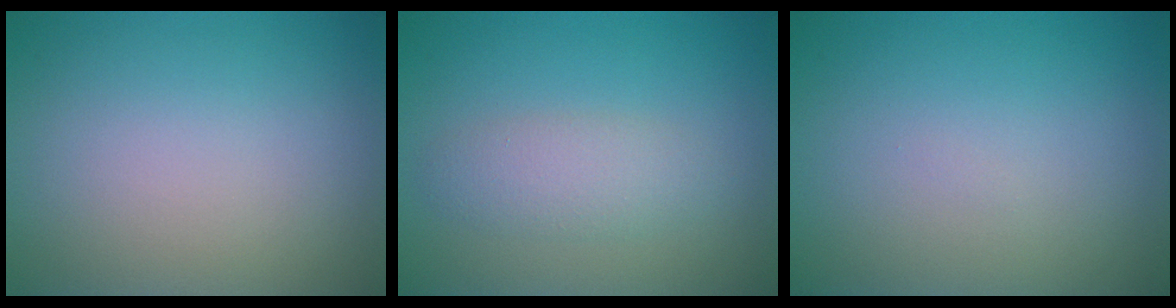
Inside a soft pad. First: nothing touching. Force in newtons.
{"total": 2.6, "press": 2.6, "slide": 0.0}
{"total": 0.0}